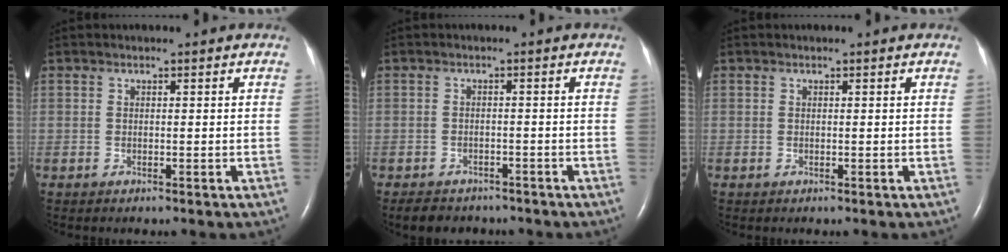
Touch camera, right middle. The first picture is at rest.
{"total": 5.4, "force": [-4.6, 2.3, 1.5], "torque": [-0.028, -0.004, -0.059]}
{"total": 0.0}